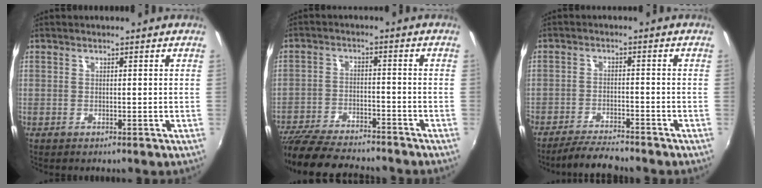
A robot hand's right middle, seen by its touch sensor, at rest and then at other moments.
{"total": 15.6, "force": [-13.7, 3.4, 6.6], "torque": [-0.147, -0.026, -0.220]}
{"total": 7.0, "force": [-6.5, 0.7, 2.7], "torque": [-0.071, -0.010, -0.108]}